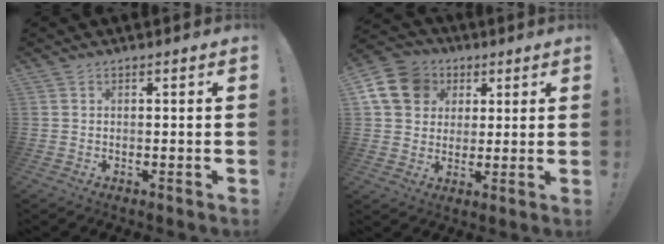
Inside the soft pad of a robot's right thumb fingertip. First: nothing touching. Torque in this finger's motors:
{"motor_torque": [1.05, 1.24, 0.27, -0.17, 0.20]}